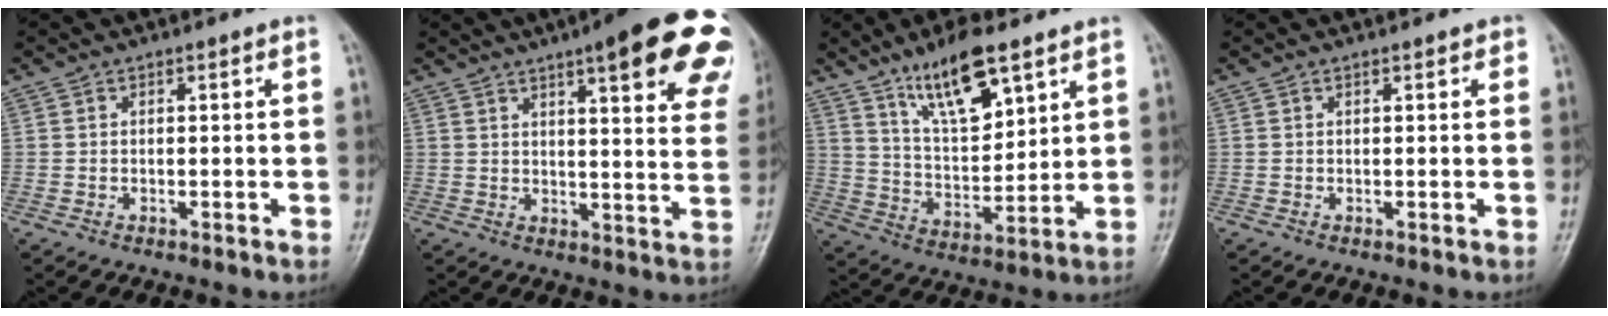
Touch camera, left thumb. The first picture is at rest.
{"total": 21.8, "force": [12.1, 5.2, 17.3], "torque": [-0.195, -0.029, 0.138]}
{"total": 13.2, "force": [8.5, 4.6, 9.0], "torque": [-0.137, -0.050, 0.161]}
{"total": 1.0, "force": [0.5, 0.5, 0.7], "torque": [-0.005, 0.001, 0.003]}